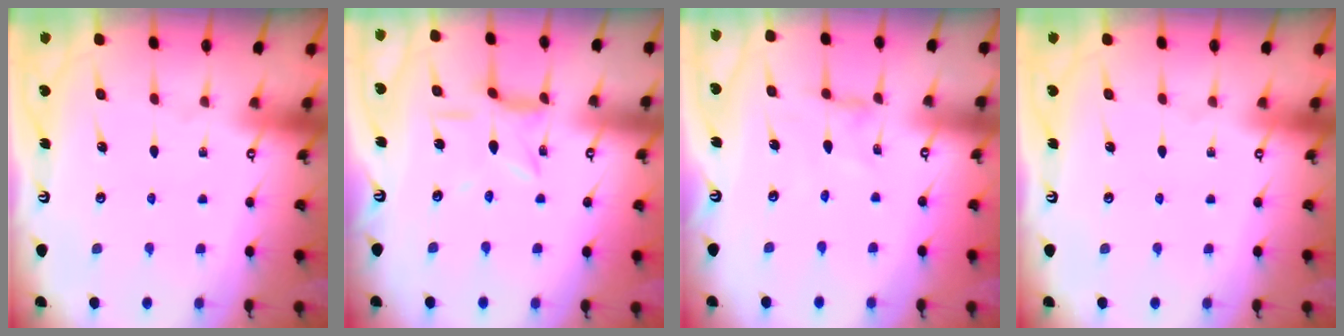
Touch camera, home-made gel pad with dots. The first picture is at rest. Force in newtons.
{"total": 4.0, "press": 4.0, "slide": 0.3}
{"total": 0.0}
{"total": 0.0}